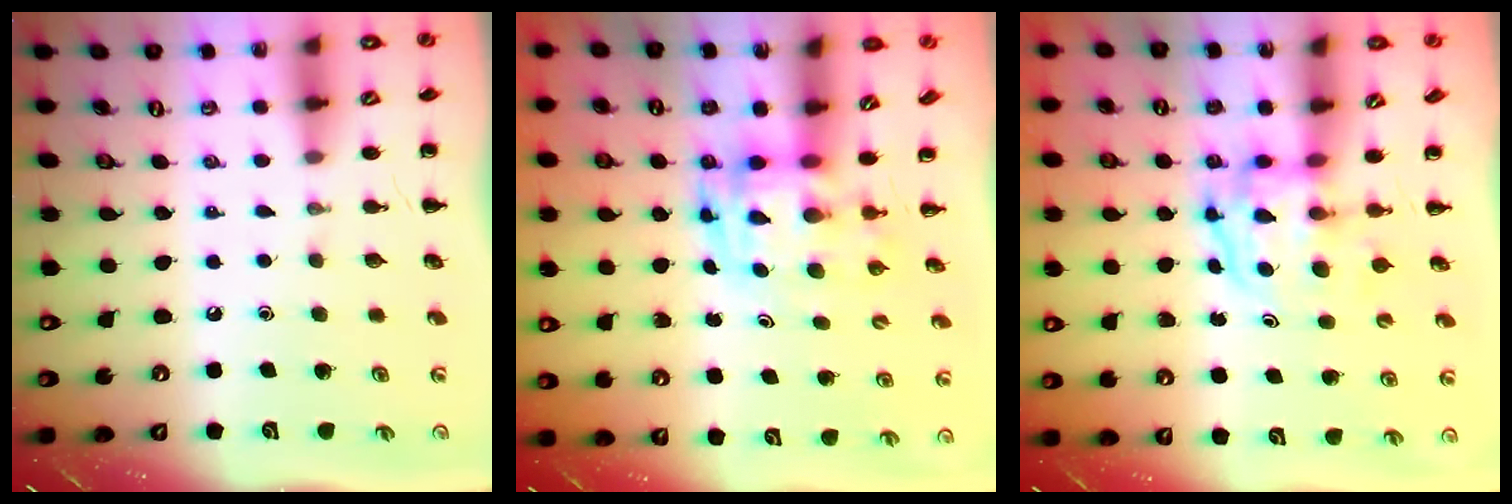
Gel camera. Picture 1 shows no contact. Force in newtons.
{"total": 3.8, "press": 3.7, "slide": 0.7}
{"total": 3.9, "press": 3.9, "slide": 0.6}